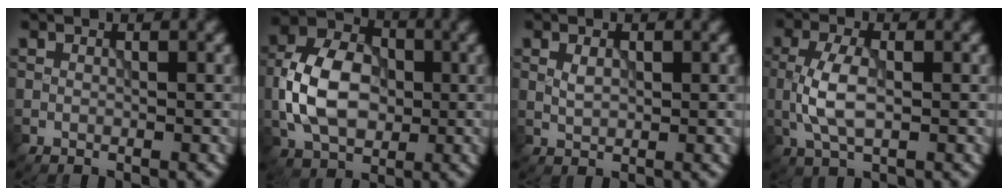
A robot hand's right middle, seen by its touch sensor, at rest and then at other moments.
{"total": 7.8, "force": [-0.7, 5.6, 5.4], "torque": [-0.111, 0.012, -0.024]}
{"total": 1.2, "force": [0.4, 0.8, 0.8], "torque": [-0.019, 0.000, 0.010]}
{"total": 4.0, "force": [-0.2, 2.0, 3.5], "torque": [-0.086, 0.001, -0.006]}